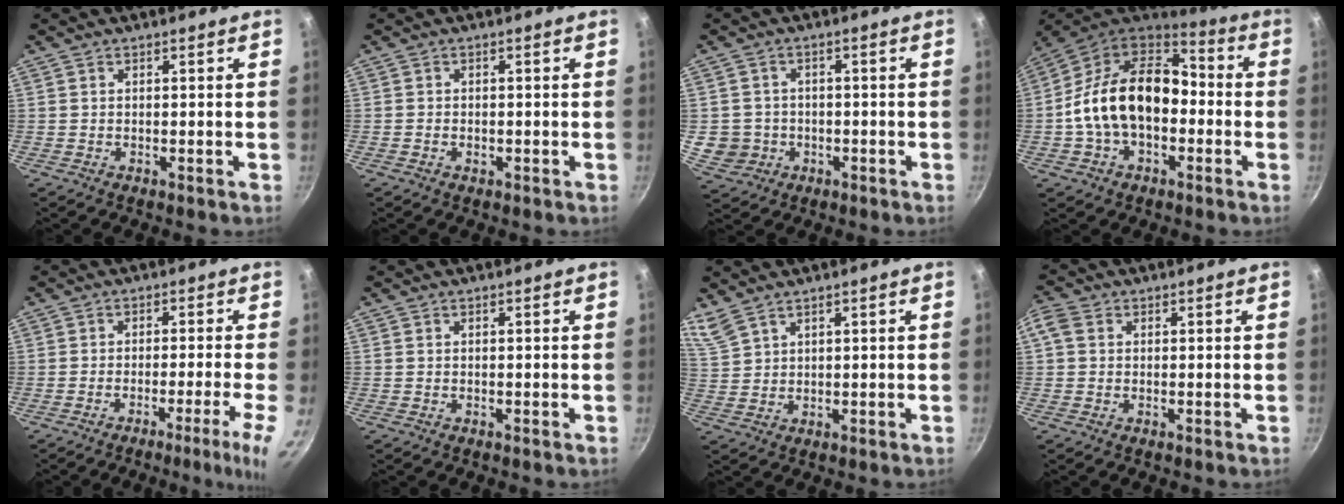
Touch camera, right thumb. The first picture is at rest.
{"total": 1.1, "force": [-0.5, 0.8, 0.6], "torque": [-0.012, 0.003, -0.009]}
{"total": 6.0, "force": [-1.0, 5.6, 1.7], "torque": [-0.013, 0.013, -0.005]}
{"total": 19.9, "force": [-2.0, 13.3, 14.6], "torque": [-0.226, 0.051, -0.047]}
{"total": 6.1, "force": [-2.9, -0.7, 5.3], "torque": [-0.087, 0.013, -0.044]}
{"total": 0.0}
{"total": 4.9, "force": [4.3, 1.6, 1.8], "torque": [-0.036, -0.013, 0.097]}
{"total": 3.0, "force": [0.6, 2.4, 1.7], "torque": [-0.038, 0.009, 0.004]}